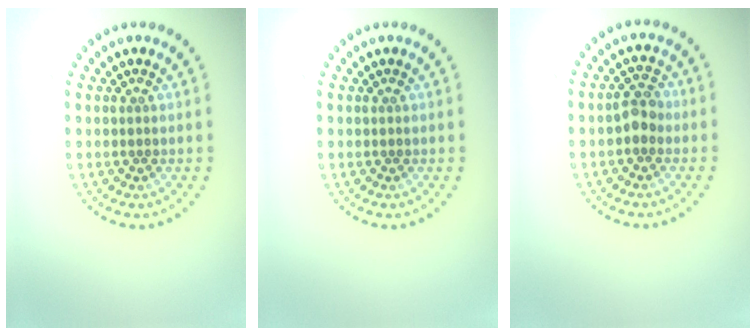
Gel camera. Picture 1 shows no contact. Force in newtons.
{"total": 0.0}
{"total": 2.2, "press": 2.1, "slide": 0.5}